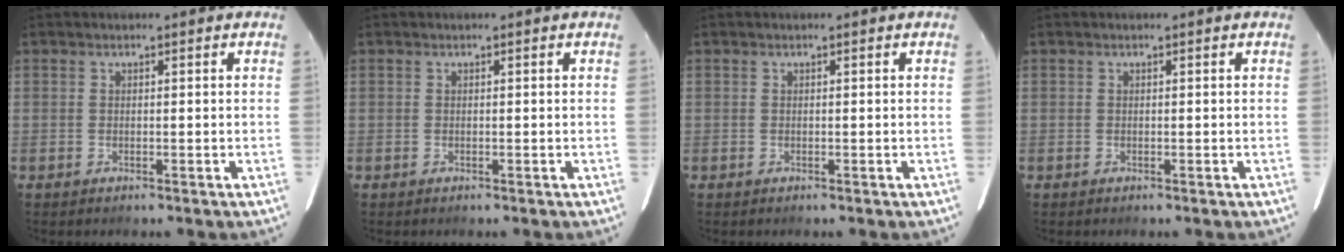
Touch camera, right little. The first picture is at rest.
{"total": 0.0}
{"total": 0.0}
{"total": 0.0}